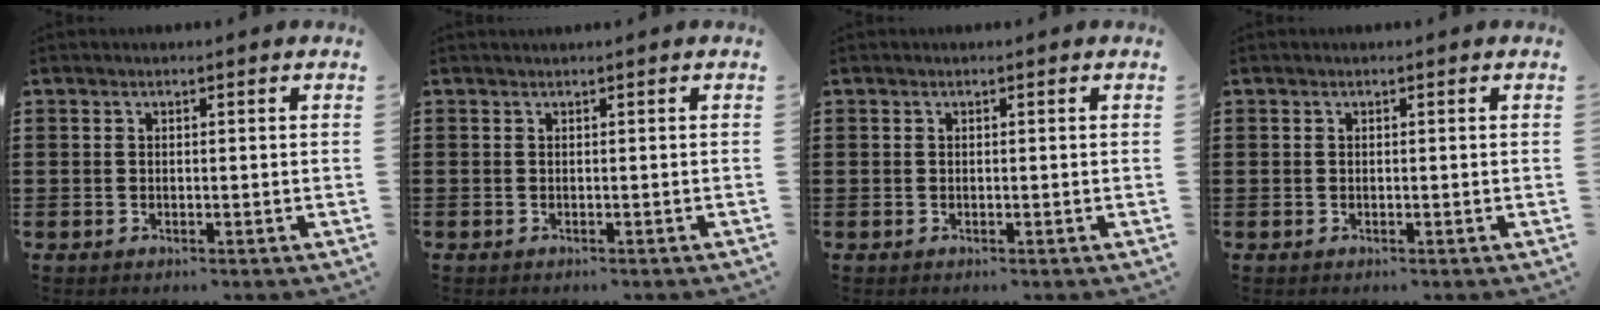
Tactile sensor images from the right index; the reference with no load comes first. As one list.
[{"total": 0.0}, {"total": 0.0}, {"total": 0.0}]